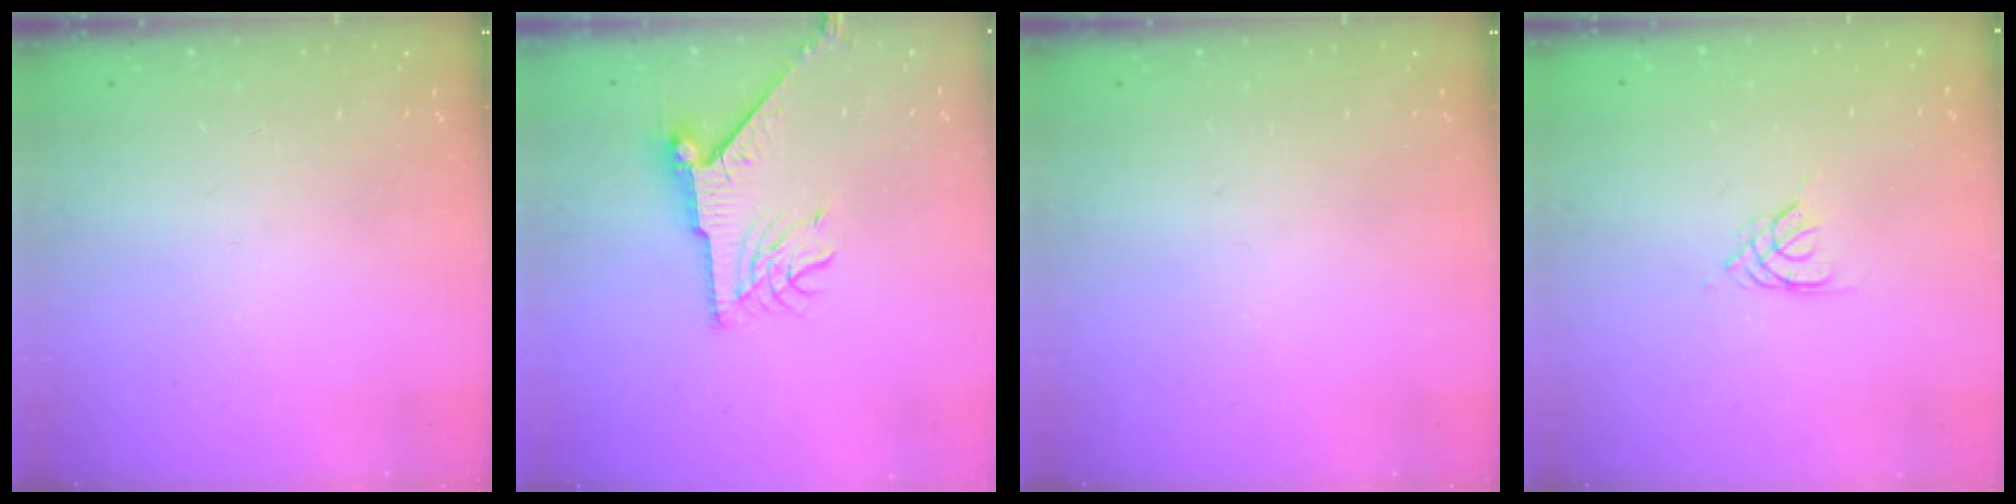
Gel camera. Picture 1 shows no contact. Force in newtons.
{"total": 9.7, "press": 9.7, "slide": 0.3}
{"total": 0.0}
{"total": 2.1, "press": 2.1, "slide": 0.4}